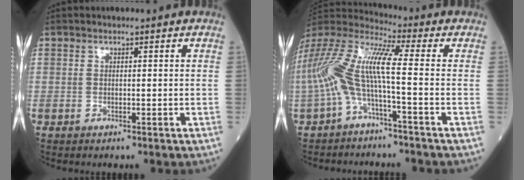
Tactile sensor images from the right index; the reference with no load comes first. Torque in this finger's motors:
{"motor_torque": [1.96, -0.18, 0.83, 0.21]}